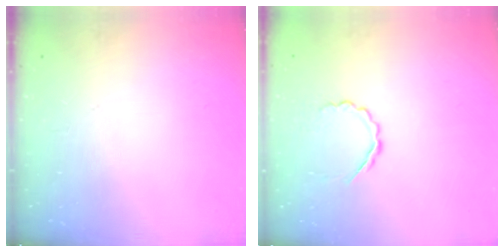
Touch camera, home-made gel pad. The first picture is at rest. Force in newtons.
{"total": 3.5, "press": 3.3, "slide": 1.1}